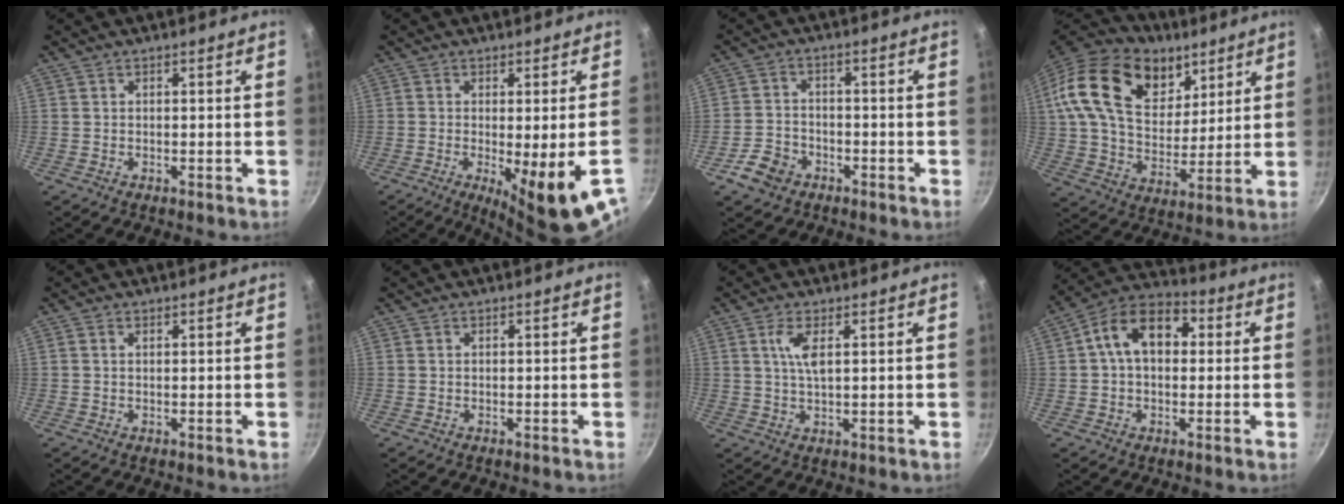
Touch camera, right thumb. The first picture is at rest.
{"total": 12.9, "force": [-4.7, 1.7, 11.9], "torque": [-0.164, -0.023, -0.054]}
{"total": 6.1, "force": [-3.4, 4.5, 2.5], "torque": [-0.040, 0.029, -0.062]}
{"total": 27.1, "force": [12.1, 17.8, 16.4], "torque": [-0.284, -0.016, 0.207]}
{"total": 0.8, "force": [0.3, 0.5, 0.5], "torque": [-0.010, 0.002, 0.005]}
{"total": 0.0}
{"total": 4.6, "force": [1.4, 1.5, 4.1], "torque": [-0.085, -0.001, 0.029]}
{"total": 12.7, "force": [2.1, 8.6, 9.1], "torque": [-0.117, 0.032, 0.013]}